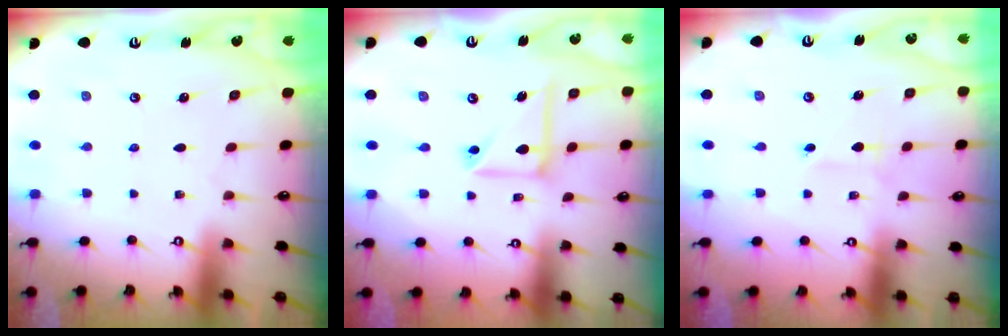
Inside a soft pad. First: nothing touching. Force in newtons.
{"total": 10.7, "press": 10.6, "slide": 1.1}
{"total": 2.0, "press": 2.0, "slide": 0.1}